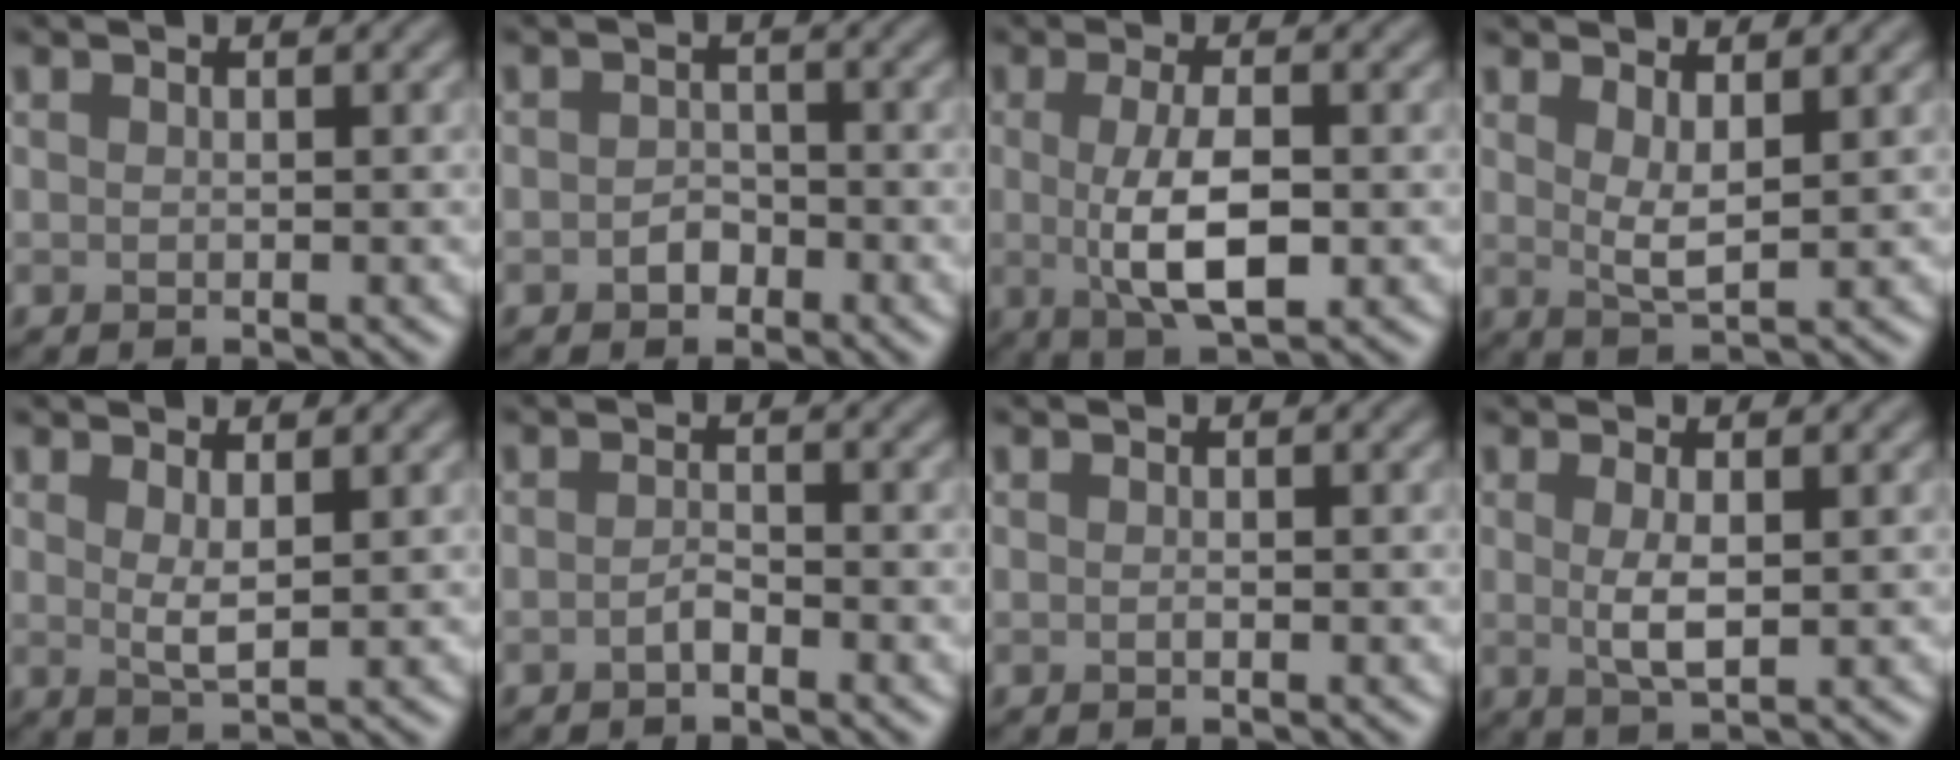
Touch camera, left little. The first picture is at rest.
{"total": 1.6, "force": [-0.8, 1.2, 0.8], "torque": [-0.010, 0.002, -0.017]}
{"total": 5.5, "force": [-0.2, 1.9, 5.2], "torque": [-0.103, -0.005, -0.004]}
{"total": 2.6, "force": [1.3, 0.6, 2.2], "torque": [-0.041, -0.010, 0.025]}
{"total": 2.0, "force": [1.0, 0.4, 1.7], "torque": [-0.033, -0.008, 0.021]}
{"total": 1.0, "force": [-0.7, 0.3, 0.7], "torque": [-0.015, 0.004, -0.014]}
{"total": 0.0}
{"total": 2.5, "force": [0.3, 0.7, 2.4], "torque": [-0.051, -0.004, 0.007]}